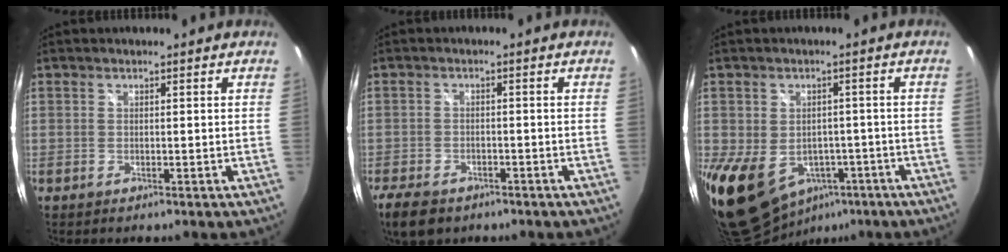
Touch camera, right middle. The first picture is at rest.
{"total": 7.3, "force": [-5.1, 3.9, 3.4], "torque": [-0.094, -0.015, -0.090]}
{"total": 13.8, "force": [-5.0, 10.6, 7.4], "torque": [-0.170, -0.014, -0.053]}